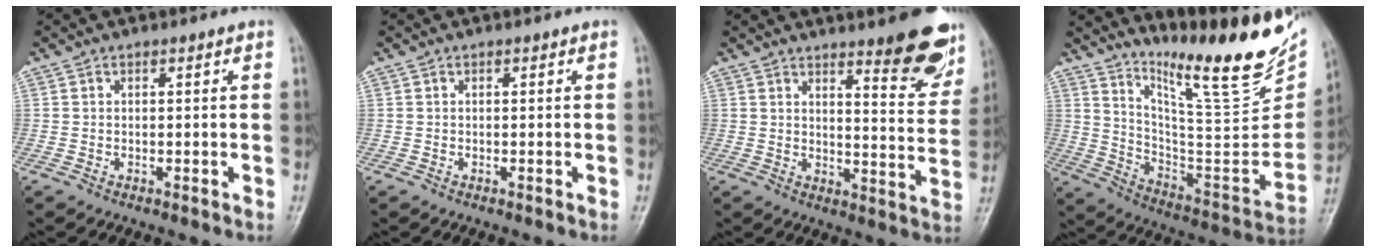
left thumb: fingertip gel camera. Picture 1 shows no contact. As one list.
[{"total": 0.0}, {"total": 12.5, "force": [8.7, 3.0, 8.4], "torque": [-0.070, -0.064, 0.113]}, {"total": 24.0, "force": [18.4, 4.1, 14.8], "torque": [-0.198, -0.120, 0.291]}]